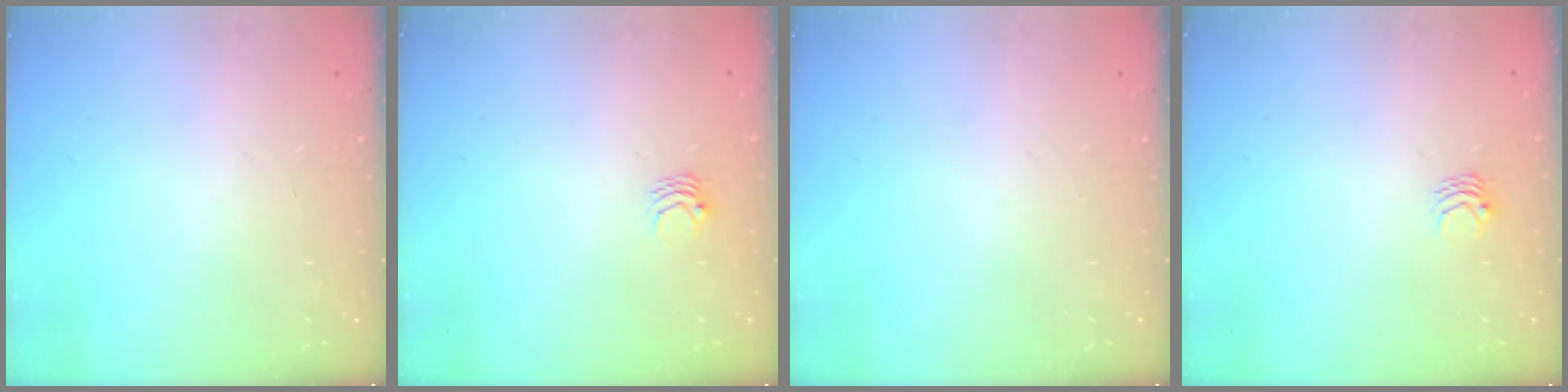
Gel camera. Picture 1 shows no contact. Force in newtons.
{"total": 3.0, "press": 3.0, "slide": 0.3}
{"total": 0.0}
{"total": 3.0, "press": 3.0, "slide": 0.3}